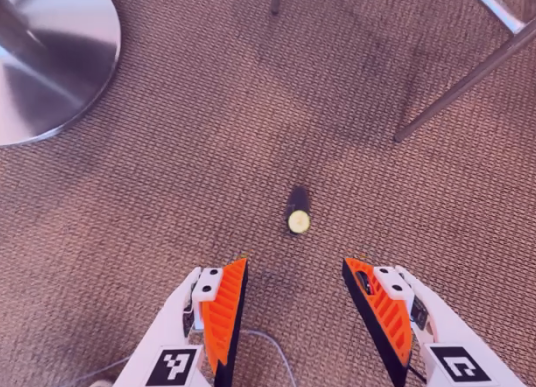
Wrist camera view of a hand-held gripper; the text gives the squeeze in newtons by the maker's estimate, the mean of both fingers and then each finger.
{"total": 0.0}